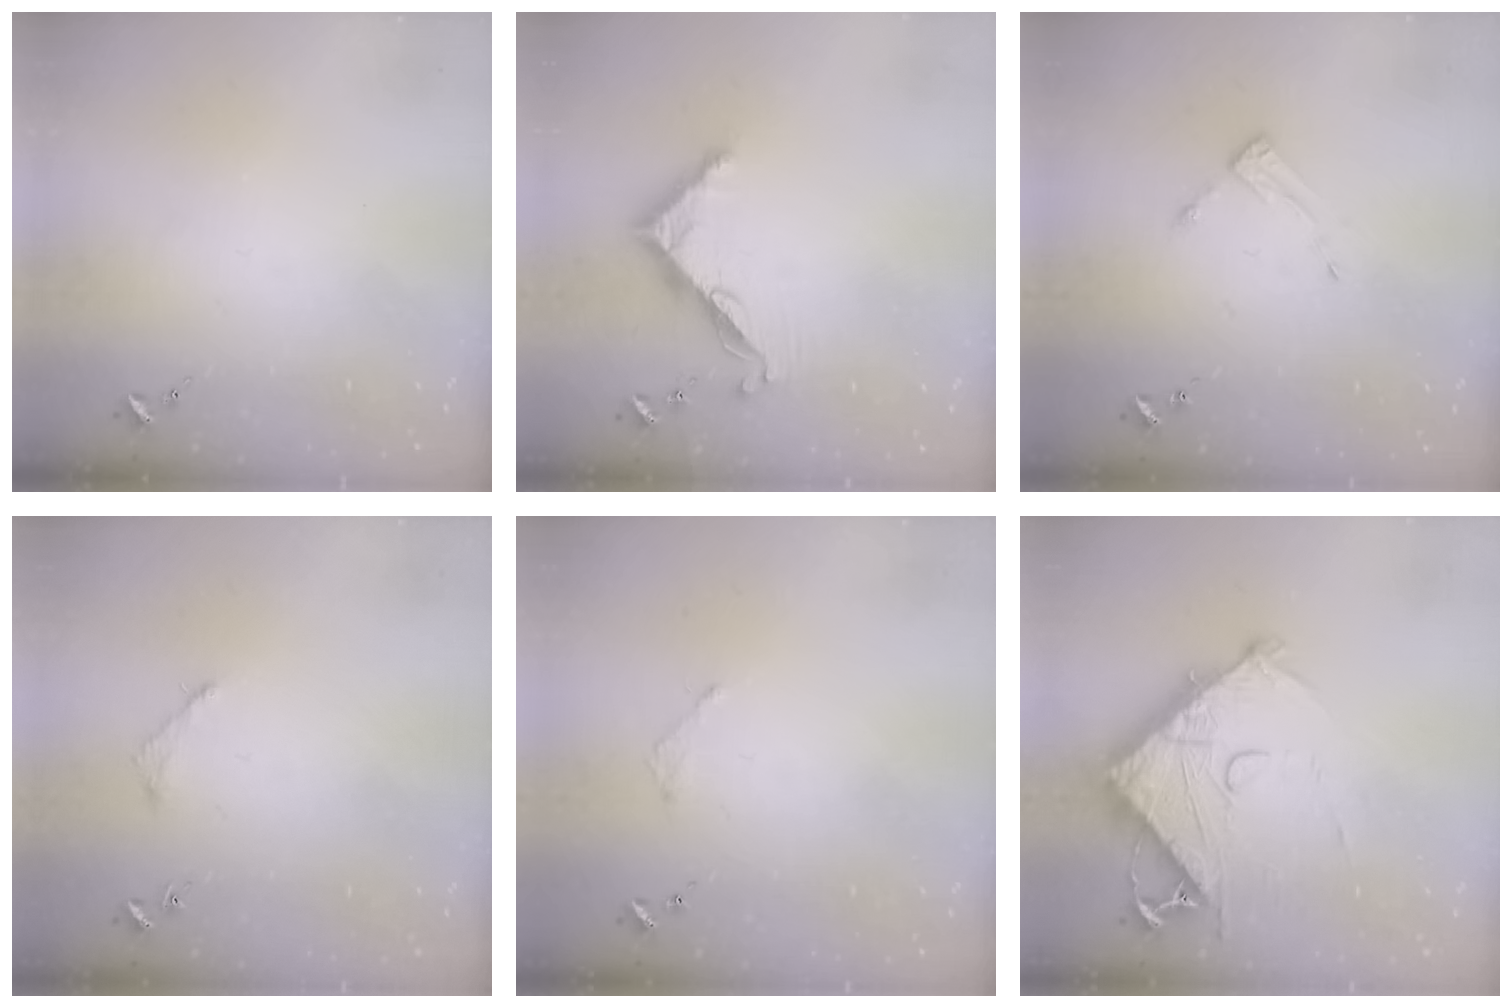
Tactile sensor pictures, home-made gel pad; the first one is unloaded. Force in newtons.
{"total": 8.7, "press": 8.7, "slide": 0.6}
{"total": 3.3, "press": 3.2, "slide": 0.3}
{"total": 3.0, "press": 3.0, "slide": 0.4}
{"total": 2.0, "press": 2.0, "slide": 0.3}
{"total": 13.1, "press": 13.0, "slide": 1.0}